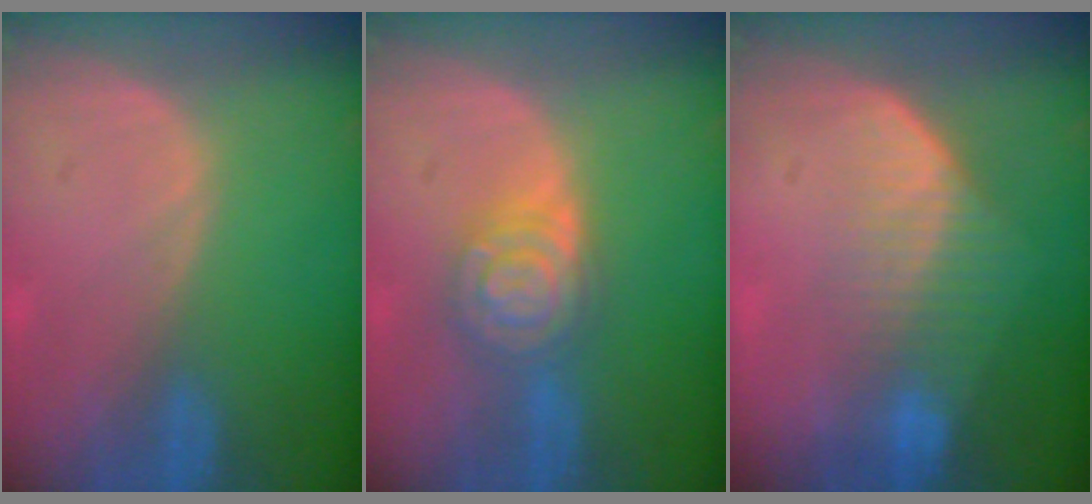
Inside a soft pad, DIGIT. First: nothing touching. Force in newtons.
{"total": 6.7, "press": 6.7, "slide": 0.4}
{"total": 7.2, "press": 6.1, "slide": 3.8}